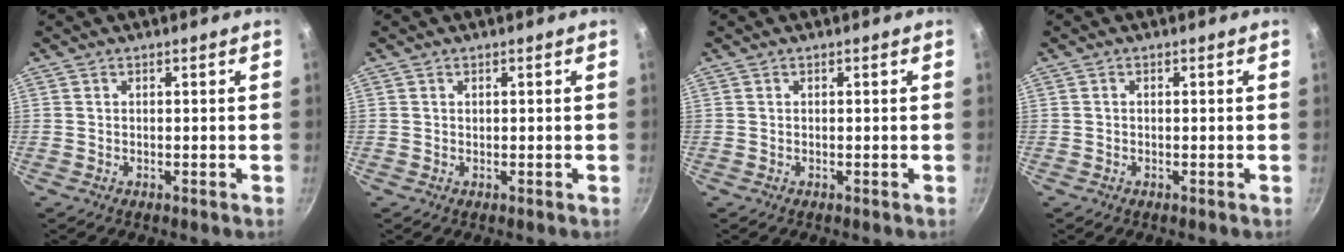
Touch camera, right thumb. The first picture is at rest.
{"total": 0.0}
{"total": 0.0}
{"total": 0.0}